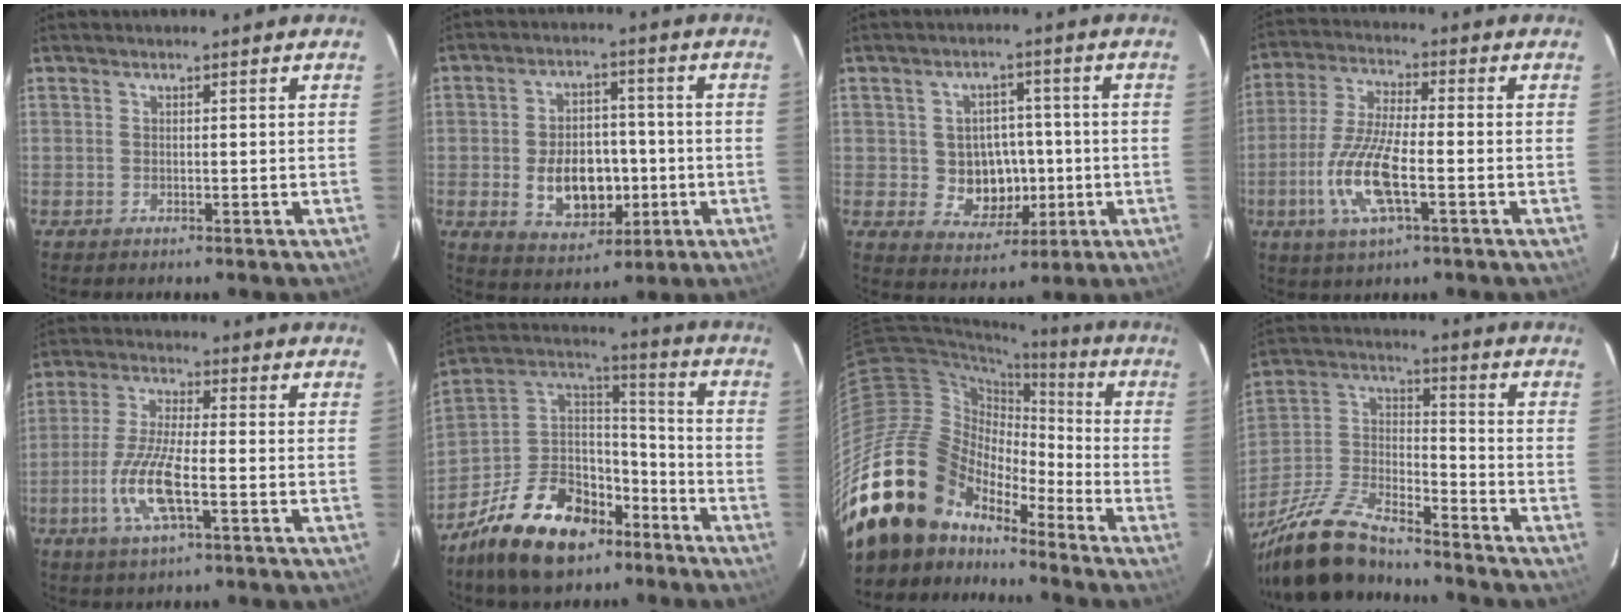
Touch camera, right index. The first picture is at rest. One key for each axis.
{"total": 11.6, "fx": -2.3, "fy": 7.8, "fz": 8.3, "tx": -0.164, "ty": 0.009, "tz": -0.018}
{"total": 8.5, "fx": -1.1, "fy": 7.4, "fz": 3.9, "tx": -0.084, "ty": 0.011, "tz": 0.000}
{"total": 12.6, "fx": -3.9, "fy": 3.4, "fz": 11.5, "tx": -0.245, "ty": -0.008, "tz": -0.078}
{"total": 10.8, "fx": -3.6, "fy": 2.4, "fz": 9.9, "tx": -0.209, "ty": -0.007, "tz": -0.071}
{"total": 21.3, "fx": -13.4, "fy": 12.0, "fz": 11.3, "tx": -0.246, "ty": 0.038, "tz": -0.218}
{"total": 23.4, "fx": -17.2, "fy": 12.6, "fz": 9.5, "tx": -0.194, "ty": 0.012, "tz": -0.309}
{"total": 18.4, "fx": -14.9, "fy": 5.2, "fz": 9.5, "tx": -0.214, "ty": -0.011, "tz": -0.278}